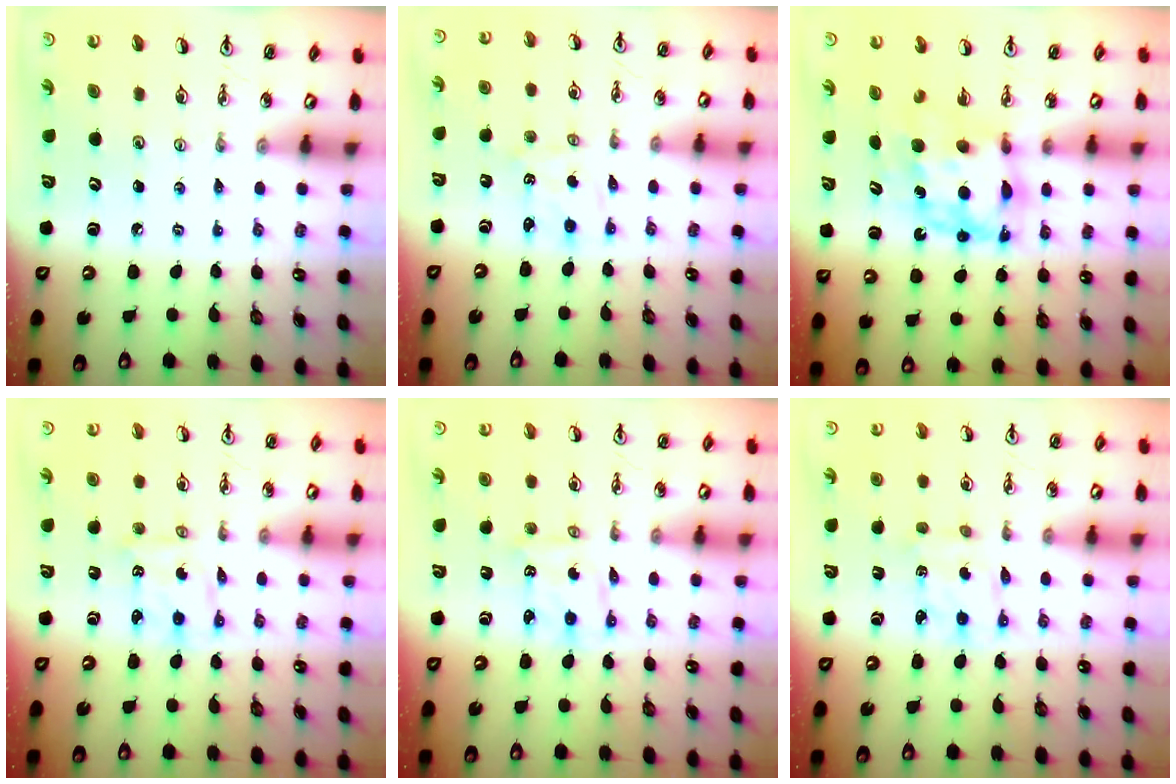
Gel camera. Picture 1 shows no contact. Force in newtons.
{"total": 1.1, "press": 0.9, "slide": 0.6}
{"total": 7.6, "press": 7.6, "slide": 0.4}
{"total": 1.7, "press": 1.7, "slide": 0.0}
{"total": 1.7, "press": 1.7, "slide": 0.0}
{"total": 2.3, "press": 2.2, "slide": 0.7}